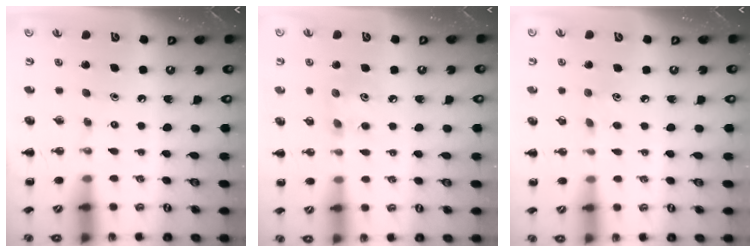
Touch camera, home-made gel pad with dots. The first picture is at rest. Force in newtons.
{"total": 5.5, "press": 5.4, "slide": 0.9}
{"total": 4.2, "press": 4.0, "slide": 1.0}